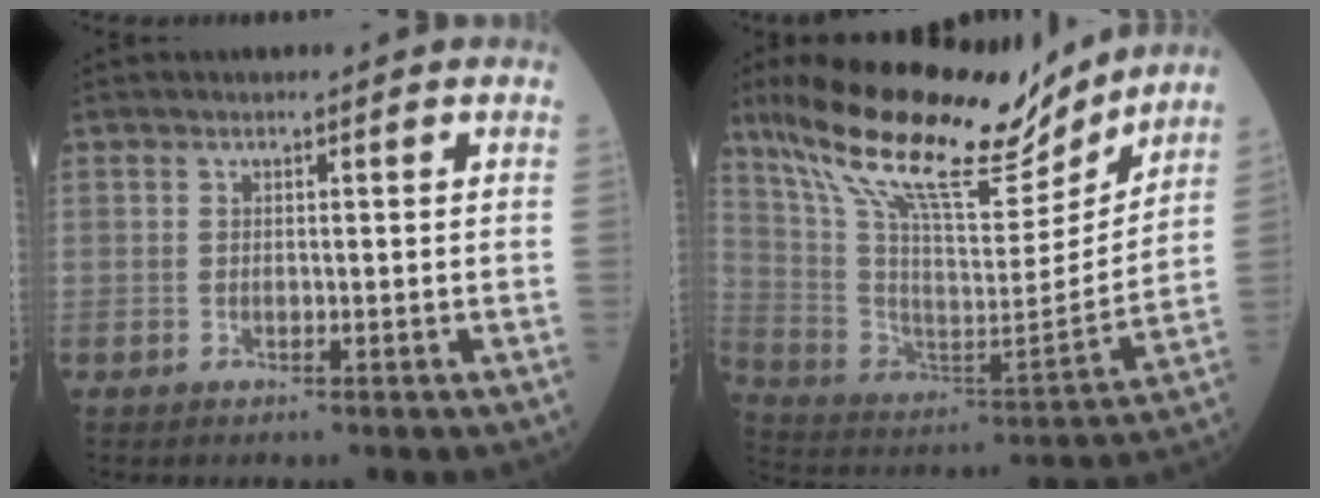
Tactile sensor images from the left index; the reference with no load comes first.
{"total": 23.6, "force": [18.5, 5.9, 13.5], "torque": [-0.246, -0.002, 0.313]}